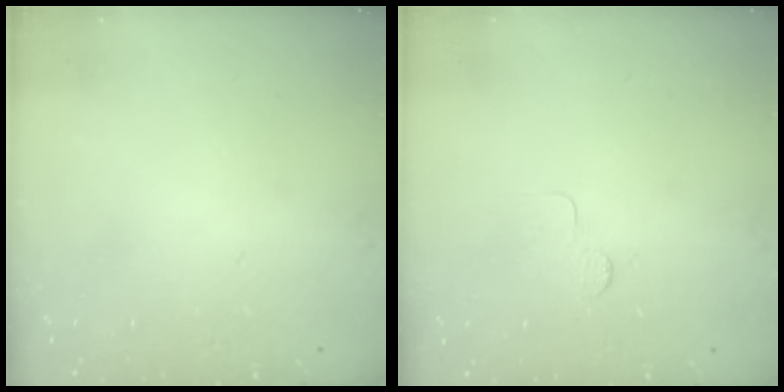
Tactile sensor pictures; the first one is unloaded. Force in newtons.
{"total": 3.0, "press": 2.9, "slide": 0.3}